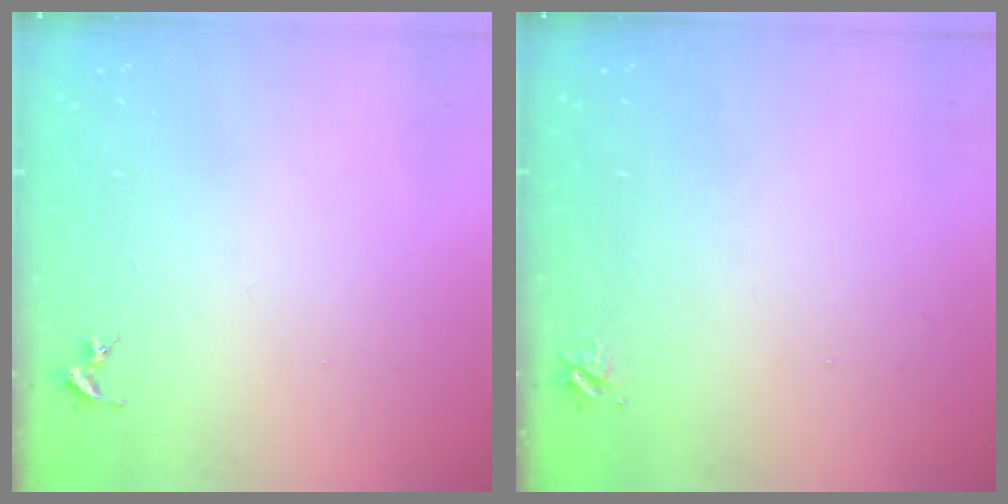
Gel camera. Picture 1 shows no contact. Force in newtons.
{"total": 3.7, "press": 3.6, "slide": 0.5}